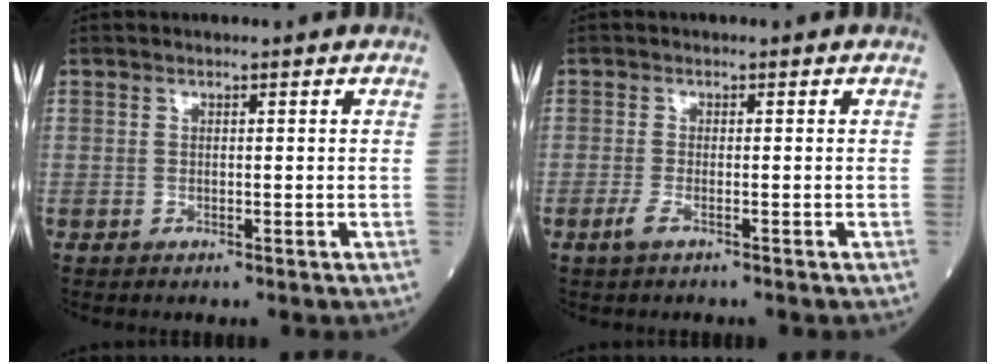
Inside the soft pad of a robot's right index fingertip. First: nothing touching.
{"total": 1.8, "force": [-1.1, 0.2, 1.4], "torque": [-0.036, -0.004, -0.025]}